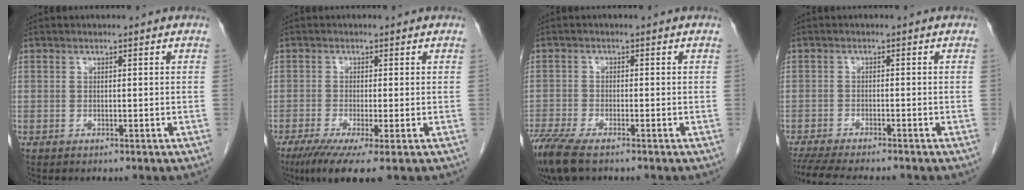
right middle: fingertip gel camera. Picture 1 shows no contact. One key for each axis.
{"total": 6.3, "fx": -3.5, "fy": 0.5, "fz": 5.2, "tx": -0.083, "ty": -0.017, "tz": -0.060}
{"total": 6.7, "fx": -5.0, "fy": 1.5, "fz": 4.1, "tx": -0.085, "ty": -0.017, "tz": -0.091}
{"total": 10.1, "fx": -8.8, "fy": 1.1, "fz": 4.8, "tx": -0.067, "ty": -0.016, "tz": -0.133}